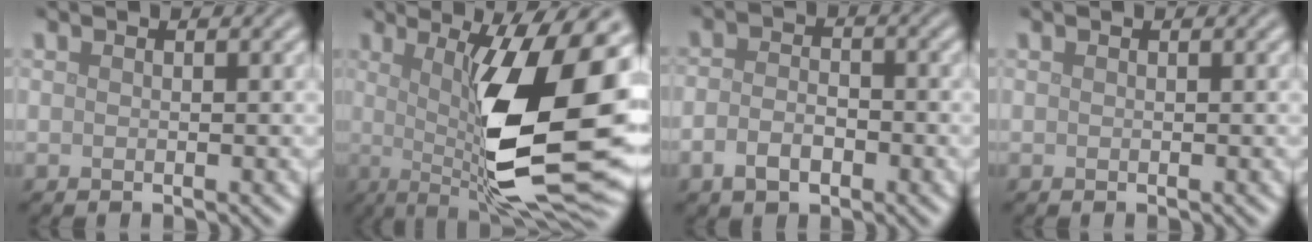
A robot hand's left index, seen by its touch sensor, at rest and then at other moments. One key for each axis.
{"total": 15.7, "fx": 0.5, "fy": 4.4, "fz": 15.0, "tx": -0.208, "ty": -0.005, "tz": 0.006}
{"total": 2.9, "fx": -1.2, "fy": 1.7, "fz": 1.9, "tx": -0.039, "ty": -0.002, "tz": -0.027}
{"total": 0.0}